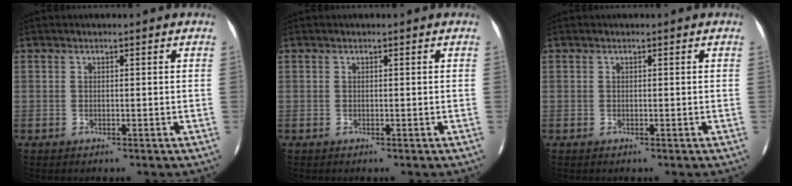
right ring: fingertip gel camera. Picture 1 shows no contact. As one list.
[{"total": 0.0}, {"total": 0.0}]